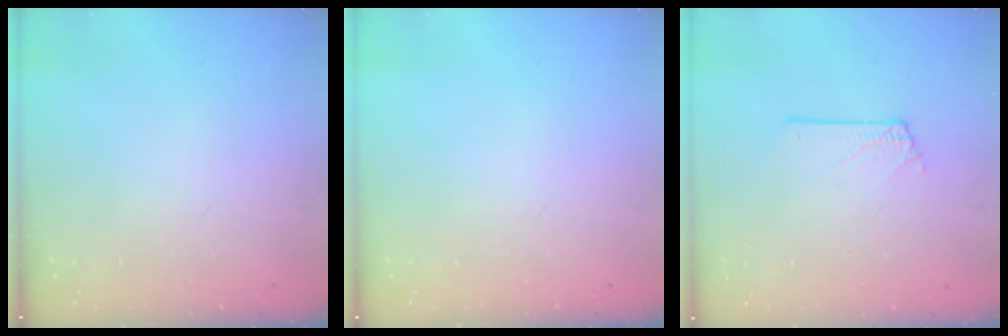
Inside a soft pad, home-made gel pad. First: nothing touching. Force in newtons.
{"total": 0.0}
{"total": 1.5, "press": 1.5, "slide": 0.1}